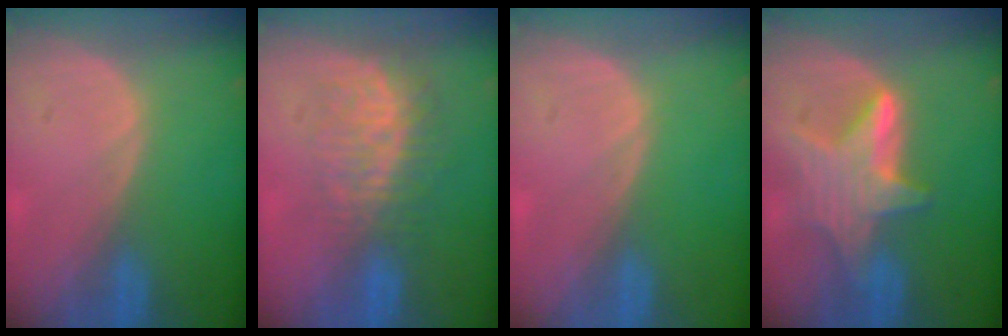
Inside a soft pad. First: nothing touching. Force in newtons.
{"total": 8.7, "press": 7.4, "slide": 4.6}
{"total": 0.0}
{"total": 7.1, "press": 7.1, "slide": 0.3}